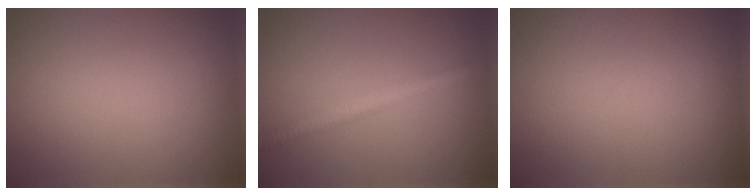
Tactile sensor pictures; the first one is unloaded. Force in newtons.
{"total": 2.5, "press": 2.5, "slide": 0.1}
{"total": 0.0}